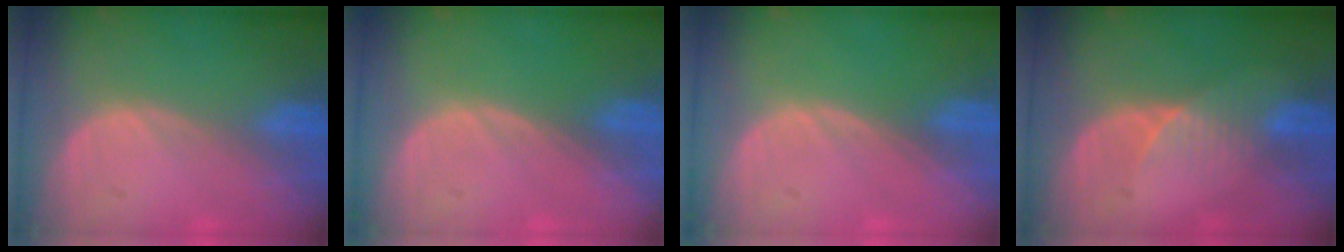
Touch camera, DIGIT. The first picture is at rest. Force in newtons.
{"total": 0.0}
{"total": 0.0}
{"total": 3.2, "press": 2.8, "slide": 1.4}